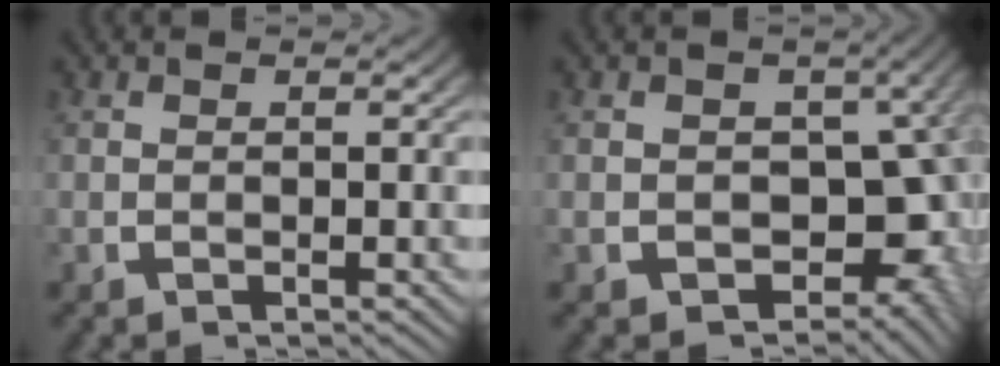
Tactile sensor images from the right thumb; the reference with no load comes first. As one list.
[{"total": 12.2, "force": [-1.7, 9.6, 7.4], "torque": [-0.113, -0.054, -0.006]}]